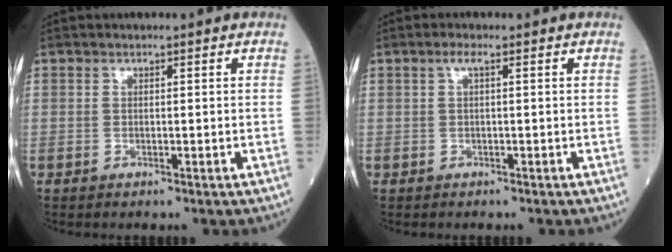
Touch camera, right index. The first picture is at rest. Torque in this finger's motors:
{"motor_torque": [0.07, -0.04, 0.00, 0.03]}